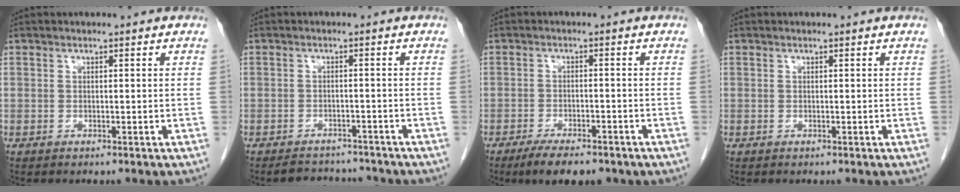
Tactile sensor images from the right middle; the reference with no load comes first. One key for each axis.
{"total": 5.0, "fx": -4.8, "fy": 1.3, "fz": 0.3, "tx": 0.000, "ty": 0.004, "tz": -0.068}
{"total": 7.2, "fx": -5.3, "fy": 2.3, "fz": 4.3, "tx": -0.065, "ty": -0.009, "tz": -0.078}
{"total": 0.0}